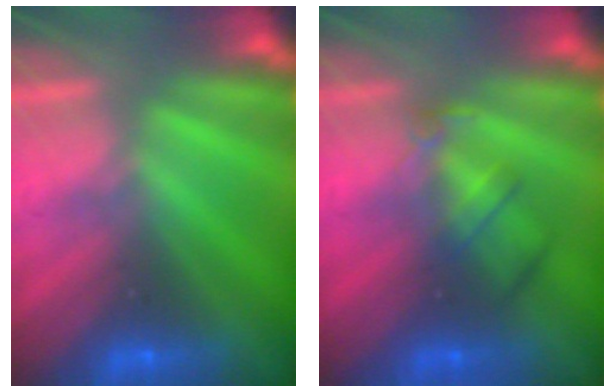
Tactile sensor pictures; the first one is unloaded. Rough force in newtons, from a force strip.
{"total": 2.4}